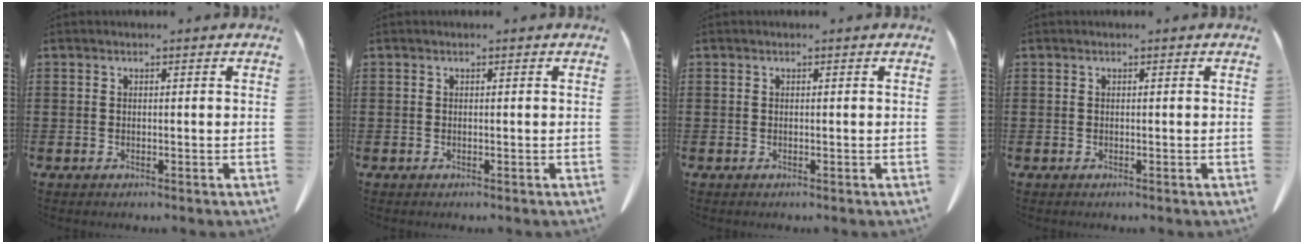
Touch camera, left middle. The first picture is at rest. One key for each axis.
{"total": 0.0}
{"total": 0.0}
{"total": 0.0}